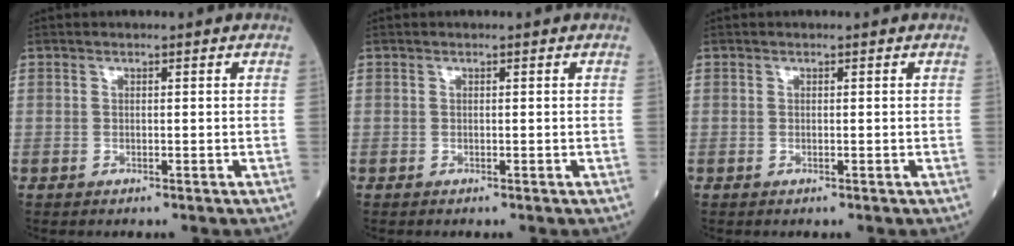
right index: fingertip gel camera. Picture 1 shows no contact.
{"total": 0.0}
{"total": 0.0}